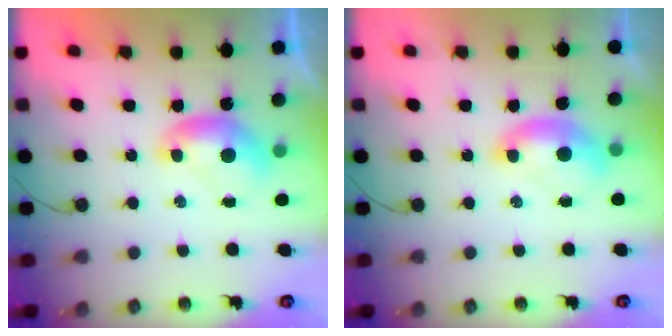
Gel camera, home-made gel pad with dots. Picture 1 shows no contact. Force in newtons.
{"total": 1.6, "press": 1.5, "slide": 0.6}